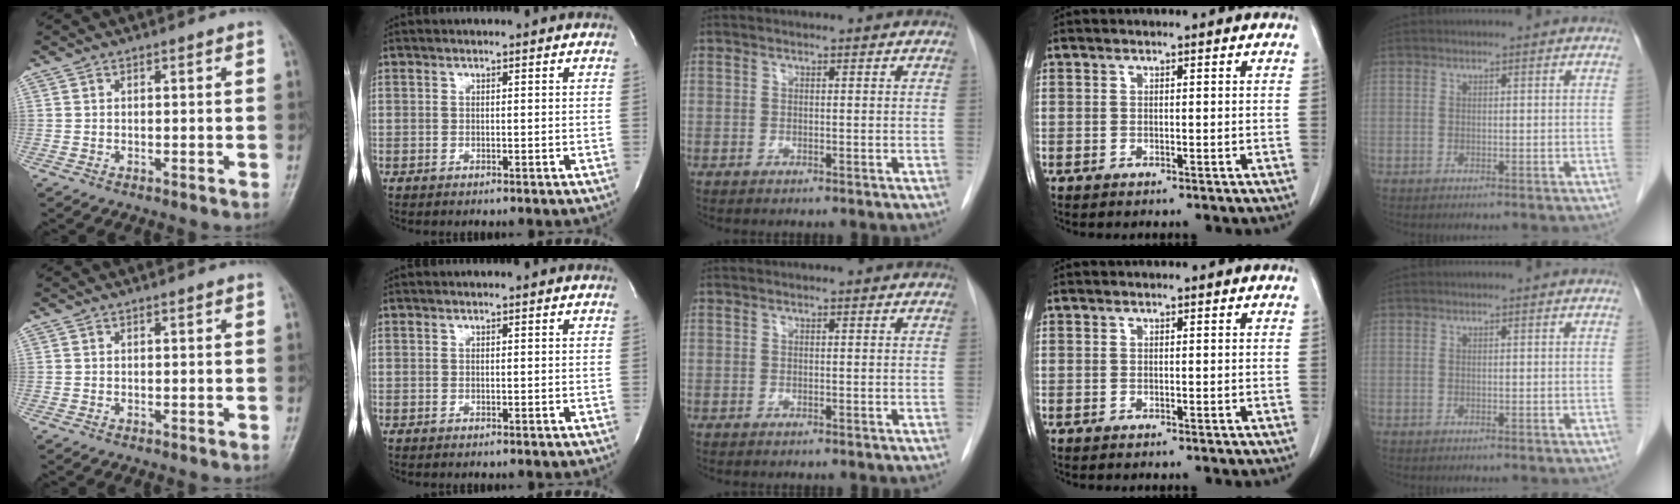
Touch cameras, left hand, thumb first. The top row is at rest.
{}